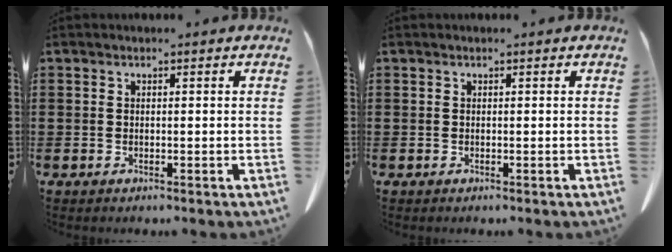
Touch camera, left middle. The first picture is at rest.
{"total": 0.0}